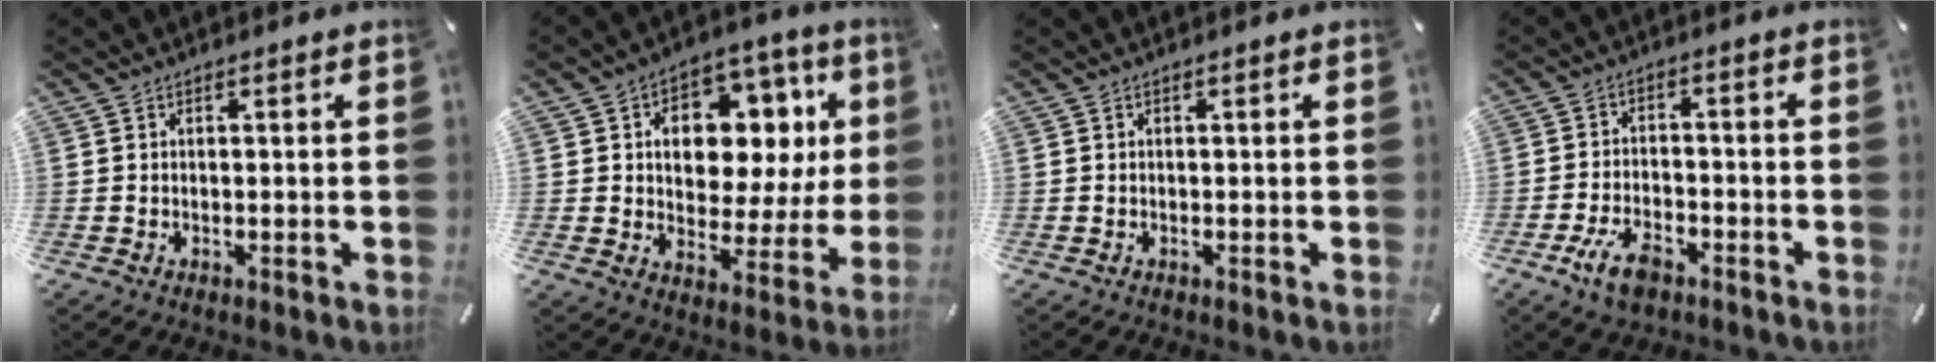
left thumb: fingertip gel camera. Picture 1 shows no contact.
{"total": 11.4, "force": [3.8, 8.4, 6.7], "torque": [-0.104, -0.030, 0.069]}
{"total": 0.0}
{"total": 7.9, "force": [-4.4, 4.2, 5.0], "torque": [-0.107, 0.015, -0.081]}